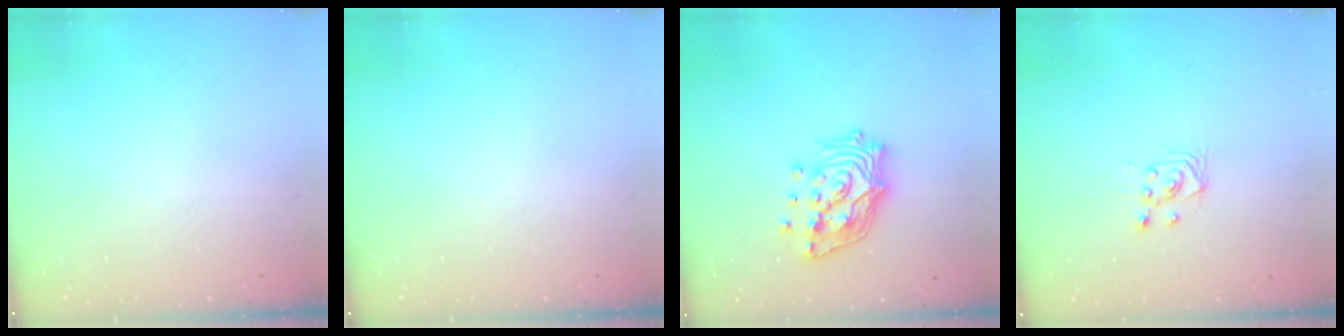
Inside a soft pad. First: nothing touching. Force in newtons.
{"total": 0.0}
{"total": 14.8, "press": 14.7, "slide": 1.6}
{"total": 3.1, "press": 2.8, "slide": 1.3}